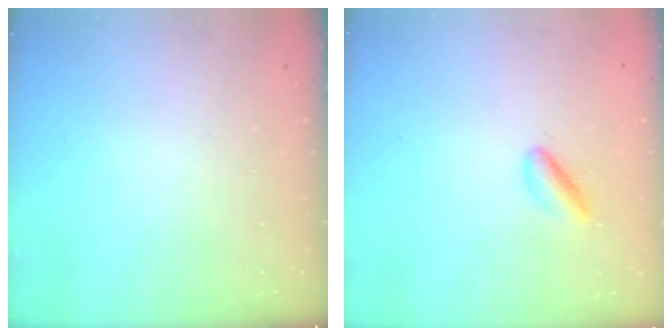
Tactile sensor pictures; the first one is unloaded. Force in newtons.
{"total": 2.9, "press": 2.9, "slide": 0.4}